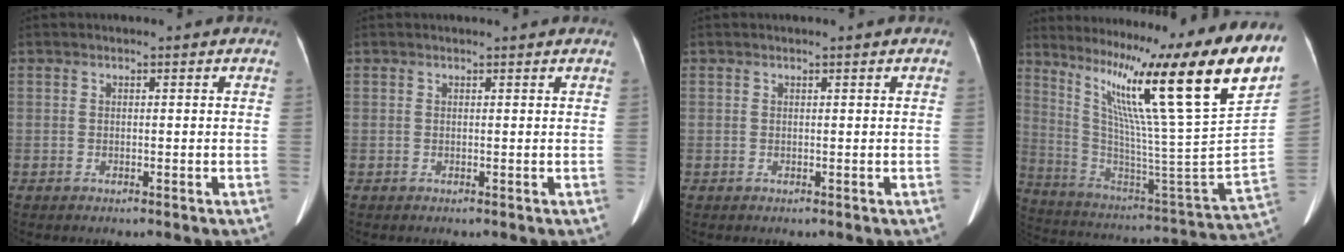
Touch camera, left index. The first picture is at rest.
{"total": 2.5, "force": [2.4, -0.1, 0.7], "torque": [-0.008, -0.005, 0.020]}
{"total": 0.8, "force": [0.6, 0.1, 0.6], "torque": [-0.005, -0.003, 0.002]}
{"total": 28.8, "force": [16.7, -1.1, 23.4], "torque": [-0.357, -0.062, 0.255]}